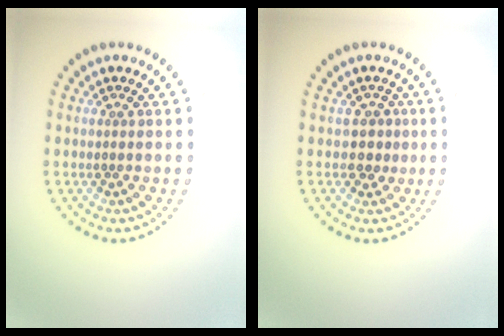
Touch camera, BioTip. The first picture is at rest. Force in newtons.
{"total": 1.7, "press": 1.3, "slide": 1.2}